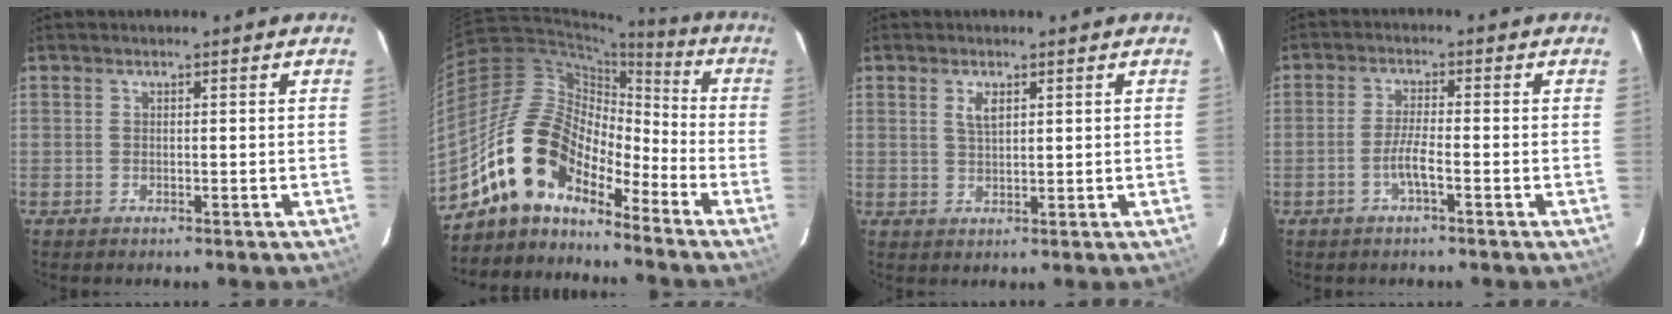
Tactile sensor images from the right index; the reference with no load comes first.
{"total": 14.3, "force": [-10.8, 6.8, 6.5], "torque": [-0.116, 0.020, -0.206]}
{"total": 2.7, "force": [1.2, 1.1, 2.2], "torque": [-0.040, 0.000, 0.023]}
{"total": 3.8, "force": [-1.8, 0.1, 3.3], "torque": [-0.070, 0.001, -0.036]}